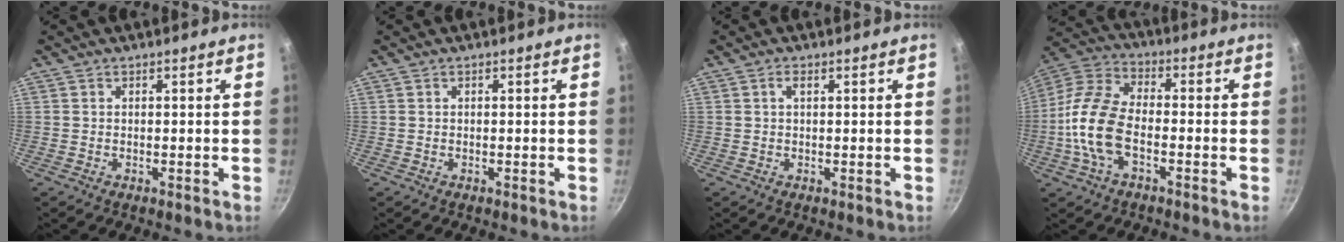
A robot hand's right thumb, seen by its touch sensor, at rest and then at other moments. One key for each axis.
{"total": 0.0}
{"total": 1.2, "fx": 0.4, "fy": 0.5, "fz": 1.0, "tx": -0.020, "ty": 0.004, "tz": 0.007}
{"total": 13.7, "fx": -3.5, "fy": 7.1, "fz": 11.2, "tx": -0.220, "ty": 0.034, "tz": -0.083}